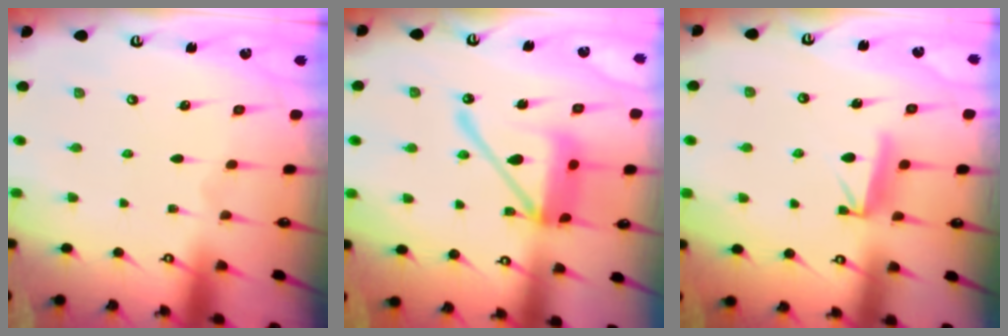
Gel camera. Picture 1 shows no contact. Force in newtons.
{"total": 16.0, "press": 15.9, "slide": 1.8}
{"total": 7.7, "press": 7.7, "slide": 0.7}